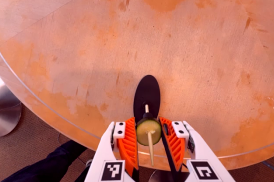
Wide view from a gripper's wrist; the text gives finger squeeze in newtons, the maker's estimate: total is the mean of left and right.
{"total": 8.4, "left": 8.5, "right": 8.4}